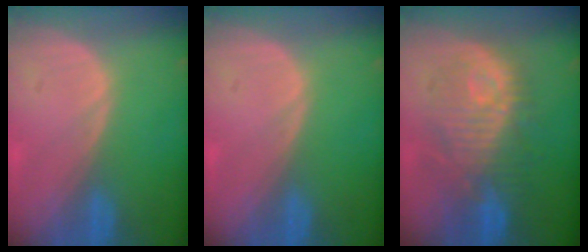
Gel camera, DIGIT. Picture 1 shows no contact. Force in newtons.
{"total": 0.0}
{"total": 10.2, "press": 10.1, "slide": 1.7}